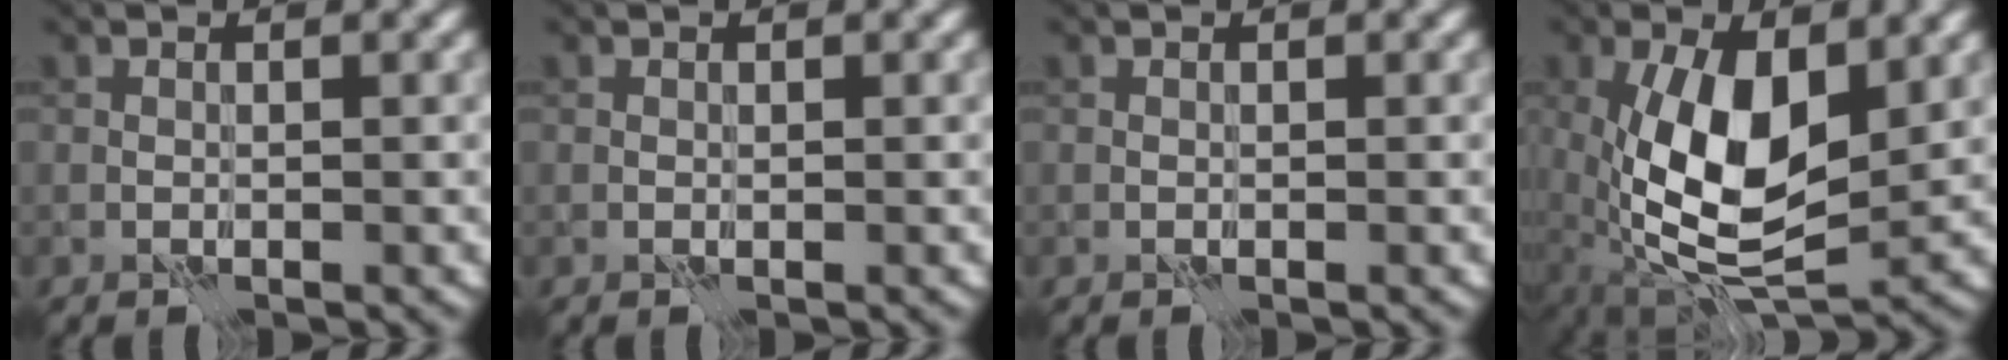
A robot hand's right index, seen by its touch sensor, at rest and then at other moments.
{"total": 0.0}
{"total": 0.0}
{"total": 11.0, "force": [0.3, 5.3, 9.6], "torque": [-0.180, -0.010, 0.006]}